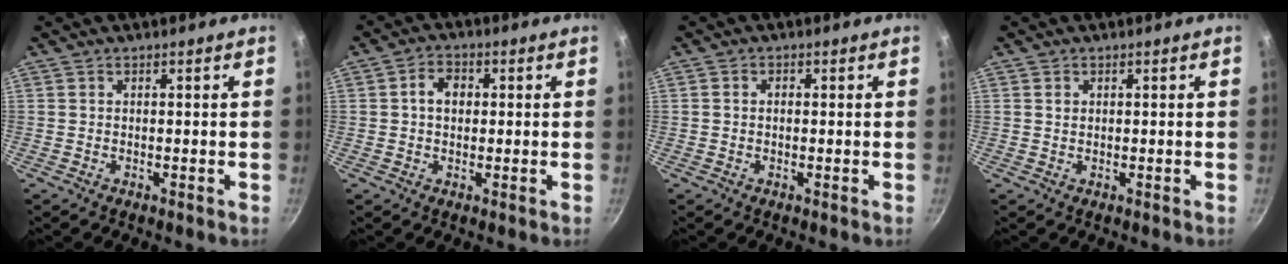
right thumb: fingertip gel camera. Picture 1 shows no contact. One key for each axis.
{"total": 4.5, "fx": 0.6, "fy": 3.4, "fz": 2.9, "tx": -0.032, "ty": 0.011, "tz": 0.002}
{"total": 1.1, "fx": 0.0, "fy": 0.9, "fz": 0.7, "tx": -0.012, "ty": 0.006, "tz": -0.002}
{"total": 1.1, "fx": 0.4, "fy": 0.9, "fz": 0.5, "tx": -0.008, "ty": 0.001, "tz": 0.007}